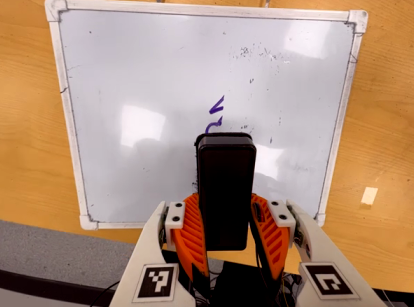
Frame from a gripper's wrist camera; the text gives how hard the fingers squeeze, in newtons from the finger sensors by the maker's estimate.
{"total": 6.9, "left": 6.1, "right": 7.6}